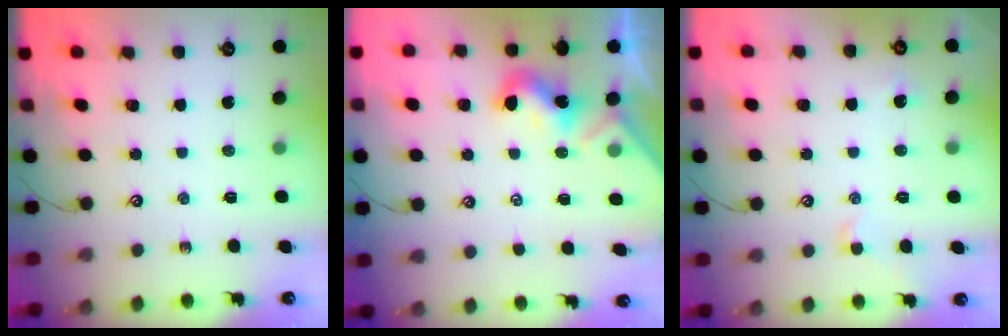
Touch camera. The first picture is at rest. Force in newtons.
{"total": 1.8, "press": 1.8, "slide": 0.5}
{"total": 0.7, "press": 0.4, "slide": 0.6}